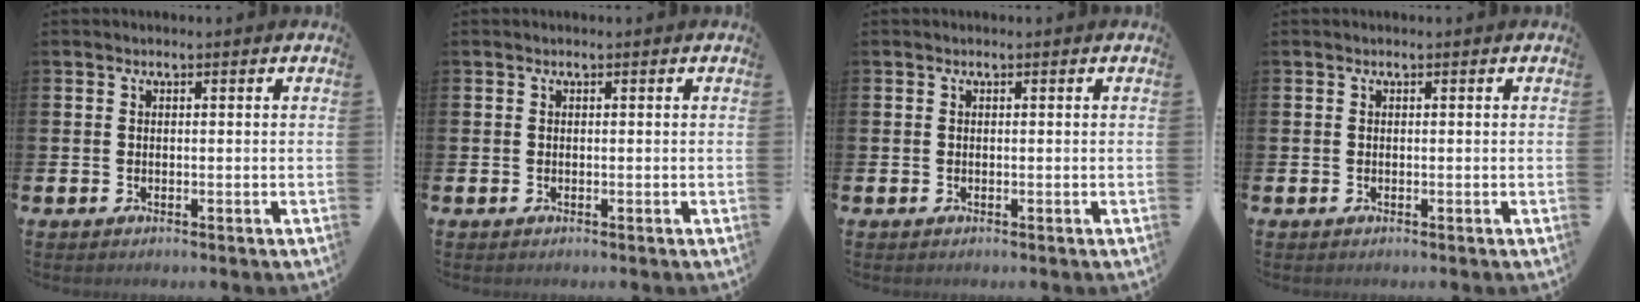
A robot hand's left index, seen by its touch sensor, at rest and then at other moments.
{"total": 0.0}
{"total": 0.0}
{"total": 0.0}